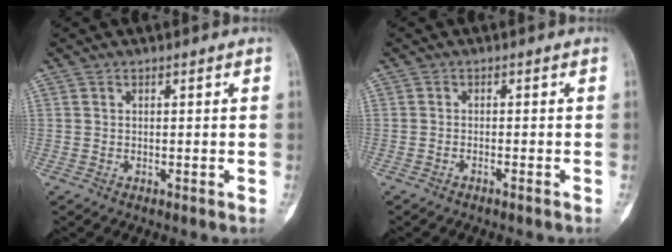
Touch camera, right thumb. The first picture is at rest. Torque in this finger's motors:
{"motor_torque": [-0.55, 0.52, -0.55, 0.03, -0.04]}